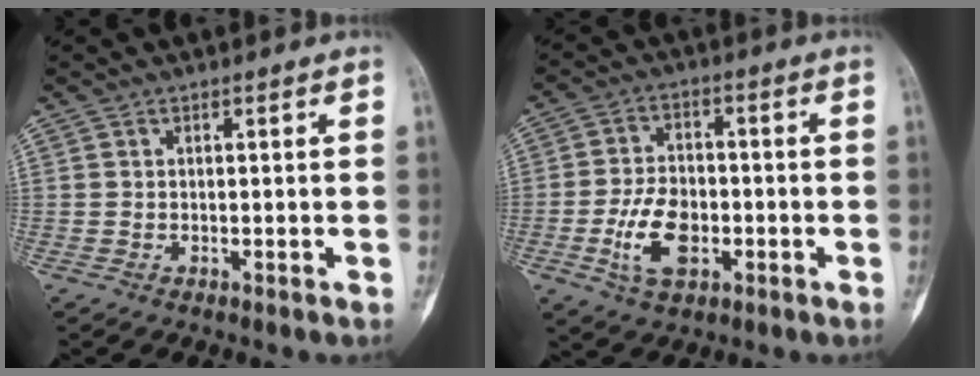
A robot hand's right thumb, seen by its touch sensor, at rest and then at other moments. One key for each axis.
{"total": 9.8, "fx": -2.8, "fy": 6.0, "fz": 7.1, "tx": -0.123, "ty": 0.013, "tz": -0.050}